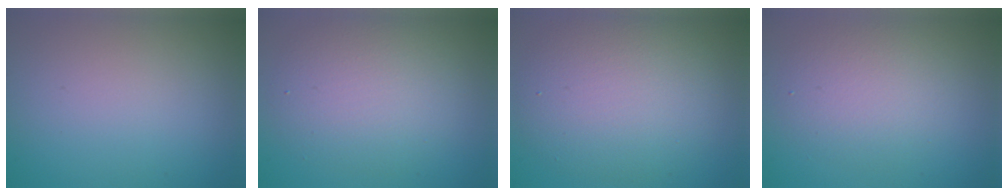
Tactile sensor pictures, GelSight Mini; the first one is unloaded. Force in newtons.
{"total": 4.5, "press": 4.5, "slide": 0.1}
{"total": 7.1, "press": 7.1, "slide": 0.5}
{"total": 3.7, "press": 3.7, "slide": 0.2}